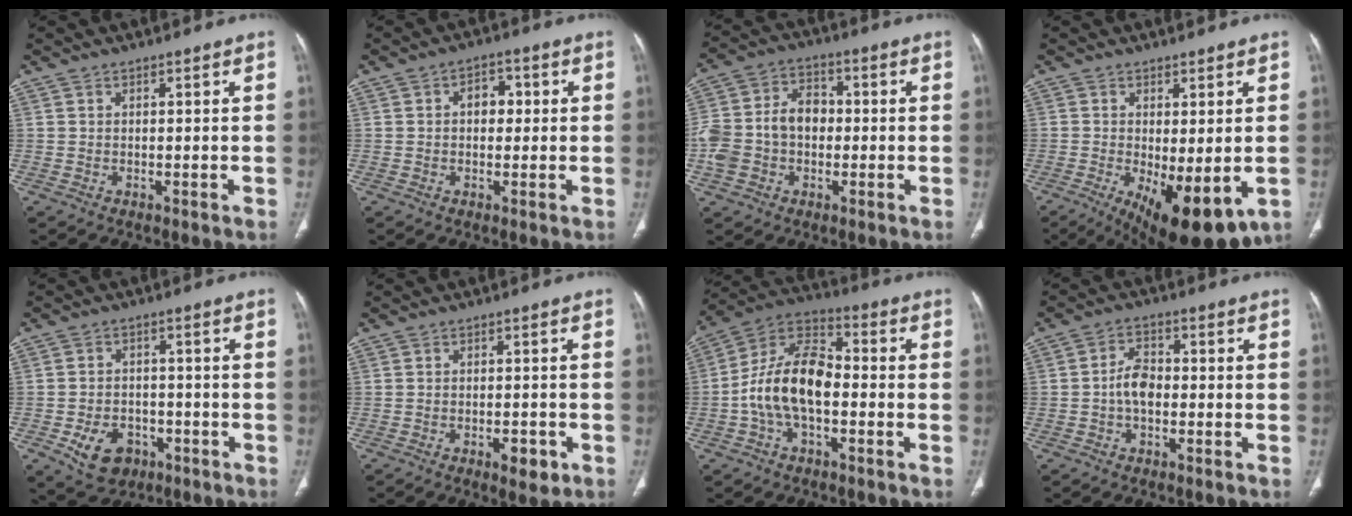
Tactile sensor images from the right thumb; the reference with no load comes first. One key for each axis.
{"total": 4.5, "fx": 0.5, "fy": 3.2, "fz": 3.1, "tx": -0.028, "ty": 0.012, "tz": 0.003}
{"total": 12.7, "fx": -1.2, "fy": 9.5, "fz": 8.4, "tx": -0.155, "ty": 0.040, "tz": -0.026}
{"total": 13.7, "fx": -4.4, "fy": 5.3, "fz": 11.9, "tx": -0.175, "ty": -0.023, "tz": -0.049}
{"total": 8.4, "fx": -3.8, "fy": 6.1, "fz": 4.3, "tx": -0.057, "ty": 0.025, "tz": -0.051}
{"total": 4.3, "fx": -2.1, "fy": 1.9, "fz": 3.3, "tx": -0.039, "ty": 0.005, "tz": -0.025}
{"total": 14.4, "fx": -2.4, "fy": 7.9, "fz": 11.8, "tx": -0.217, "ty": 0.043, "tz": -0.051}
{"total": 5.0, "fx": -1.0, "fy": 3.2, "fz": 3.8, "tx": -0.061, "ty": 0.019, "tz": -0.025}